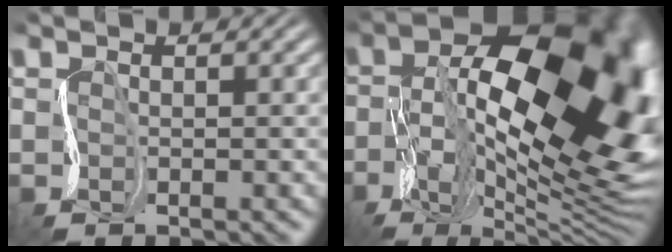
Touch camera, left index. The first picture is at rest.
{"total": 17.8, "force": [1.2, 10.1, 14.6], "torque": [-0.262, -0.003, 0.041]}